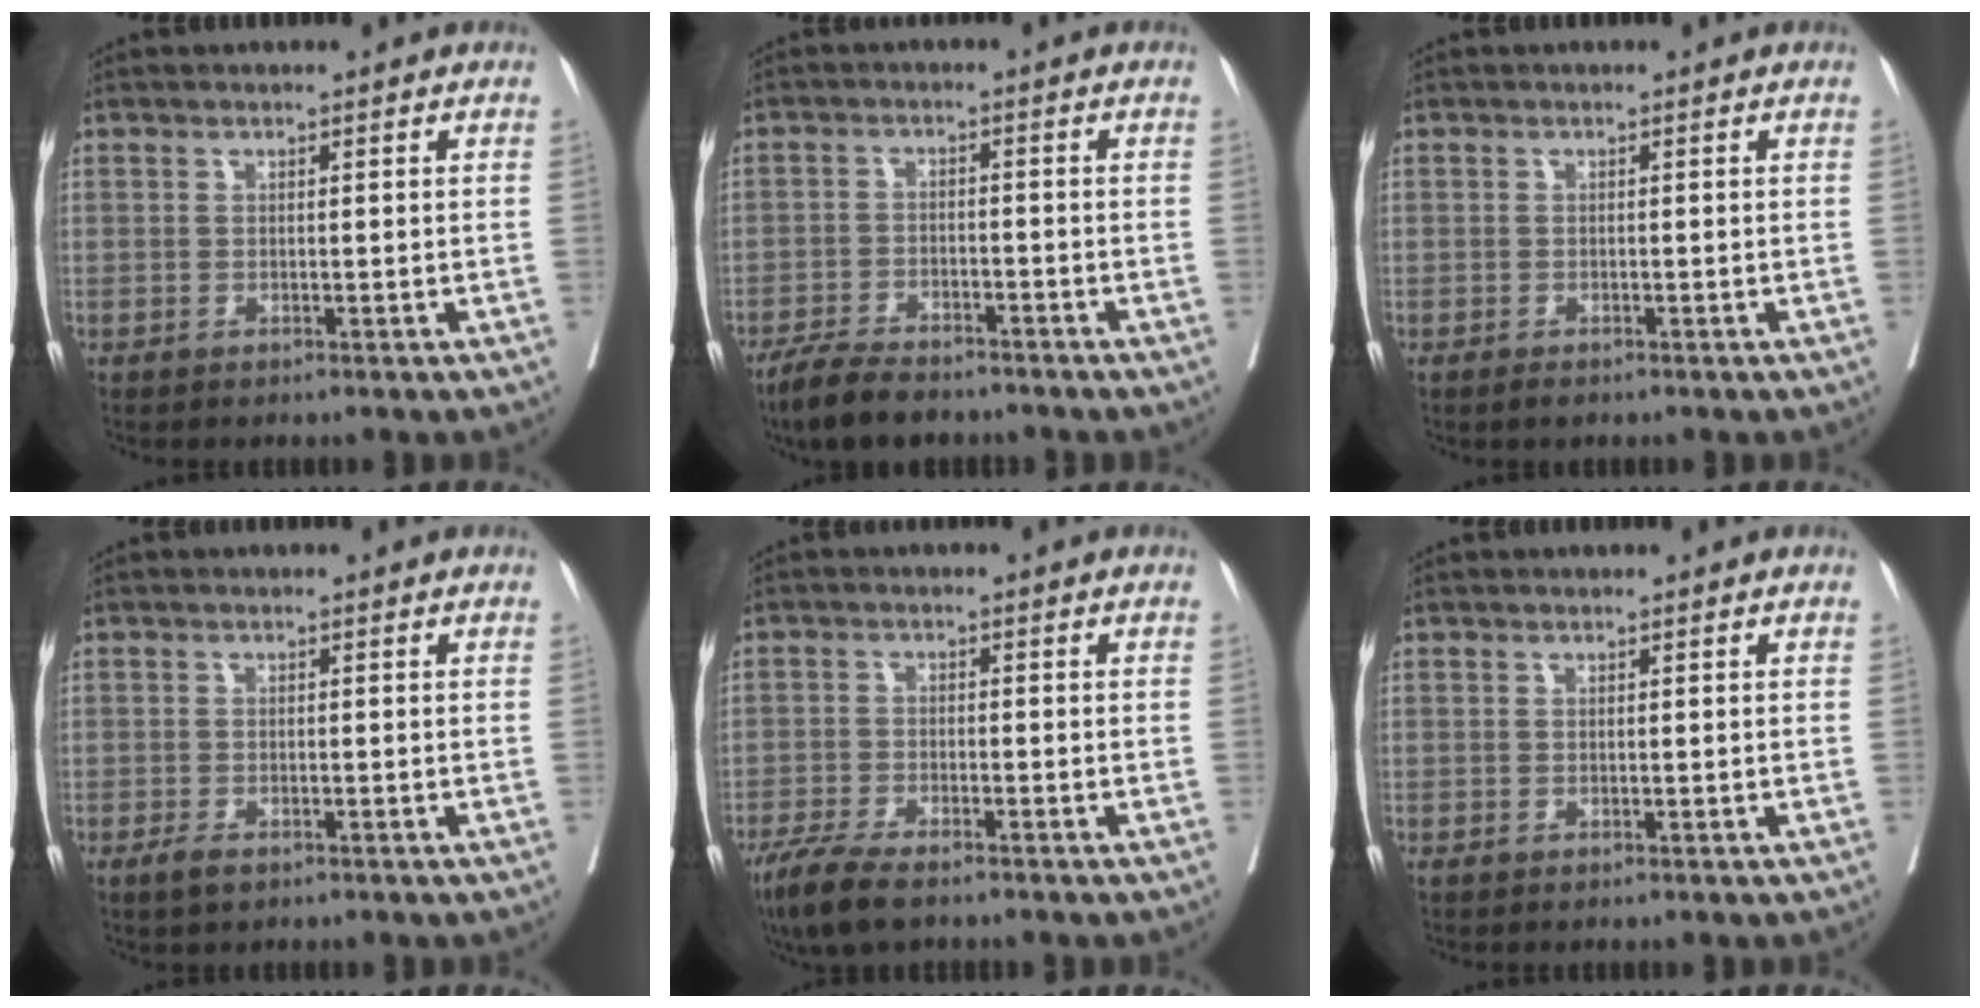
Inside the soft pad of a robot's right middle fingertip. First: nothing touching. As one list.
[{"total": 7.6, "force": [-6.3, 1.9, 3.6], "torque": [-0.067, -0.017, -0.111]}, {"total": 1.0, "force": [-0.7, 0.3, 0.6], "torque": [-0.012, -0.004, -0.007]}, {"total": 2.2, "force": [-1.4, 0.7, 1.5], "torque": [-0.033, -0.005, -0.022]}, {"total": 7.0, "force": [-5.3, 1.3, 4.4], "torque": [-0.085, -0.018, -0.092]}, {"total": 0.0}]